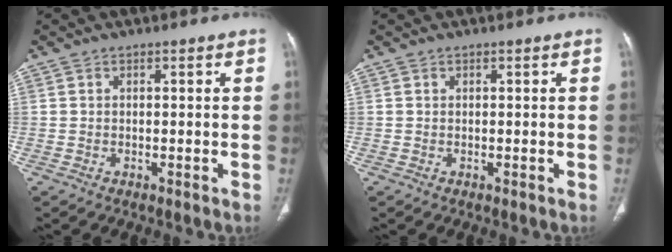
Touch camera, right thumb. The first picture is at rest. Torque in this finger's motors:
{"motor_torque": [0.17, 0.59, 0.09, 0.24, -0.04]}